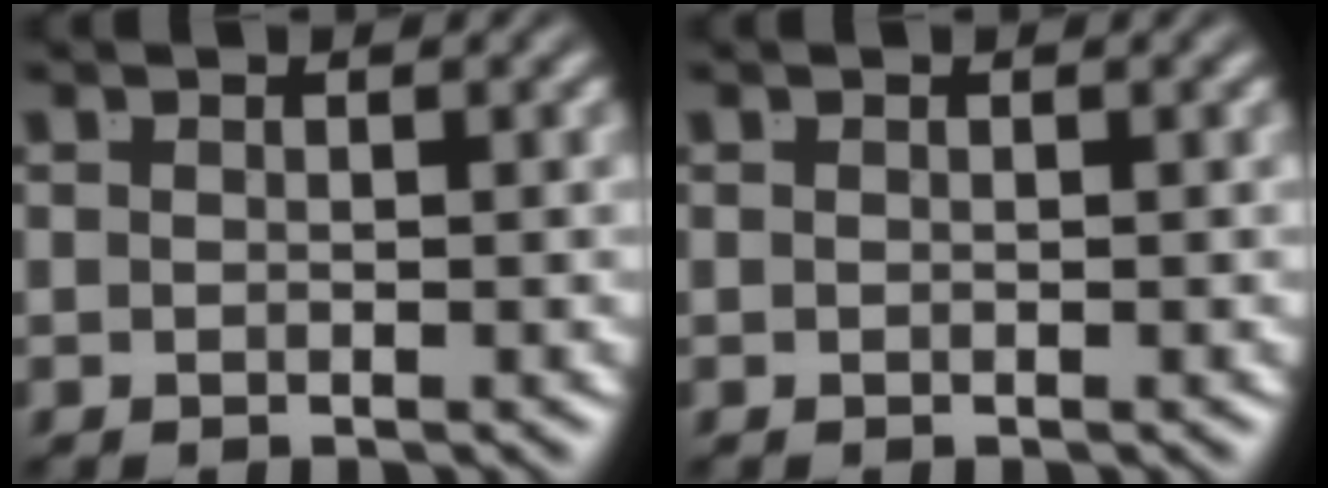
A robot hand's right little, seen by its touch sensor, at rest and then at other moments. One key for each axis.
{"total": 0.0}